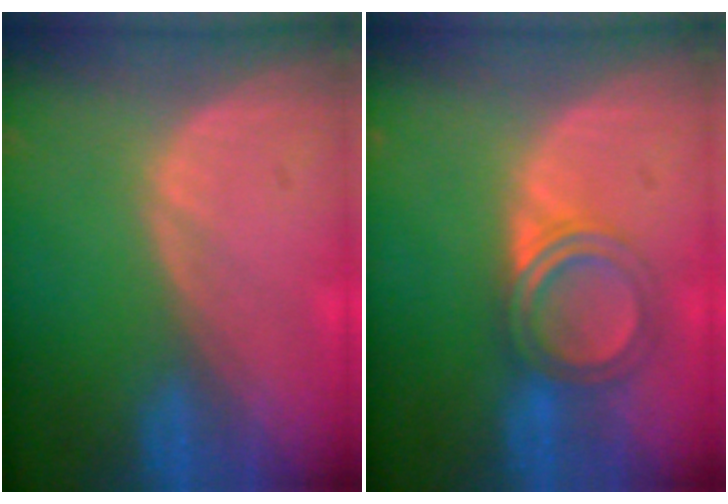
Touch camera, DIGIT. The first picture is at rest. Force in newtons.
{"total": 5.0, "press": 4.9, "slide": 1.1}